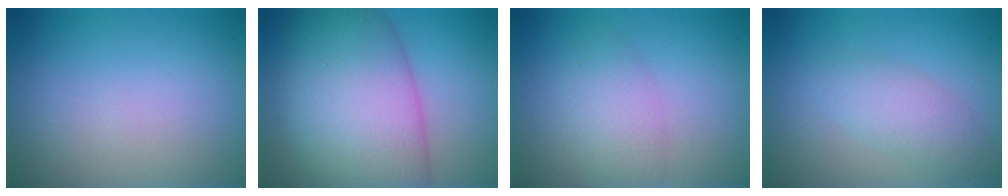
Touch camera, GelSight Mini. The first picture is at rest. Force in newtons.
{"total": 13.5, "press": 13.5, "slide": 0.2}
{"total": 3.2, "press": 3.2, "slide": 0.2}
{"total": 2.9, "press": 2.9, "slide": 0.1}